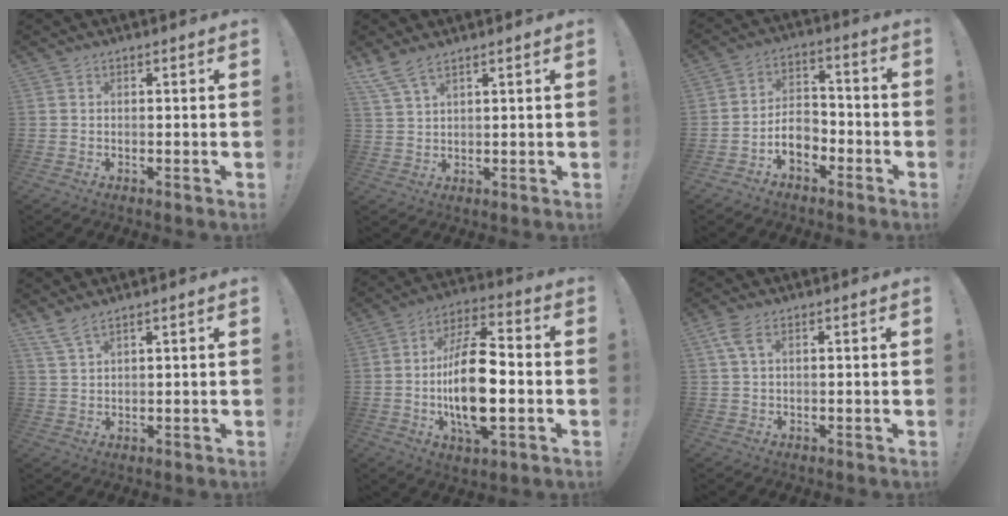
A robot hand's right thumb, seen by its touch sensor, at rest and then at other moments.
{"total": 5.0, "force": [4.0, 0.8, 2.9], "torque": [-0.071, -0.015, 0.077]}
{"total": 8.2, "force": [-4.2, 5.5, 4.5], "torque": [-0.078, 0.023, -0.073]}
{"total": 3.9, "force": [3.1, 0.4, 2.3], "torque": [-0.058, -0.011, 0.059]}
{"total": 18.6, "force": [-2.5, 8.4, 16.4], "torque": [-0.297, 0.004, -0.045]}
{"total": 3.8, "force": [1.5, 1.5, 3.2], "torque": [-0.065, 0.003, 0.029]}